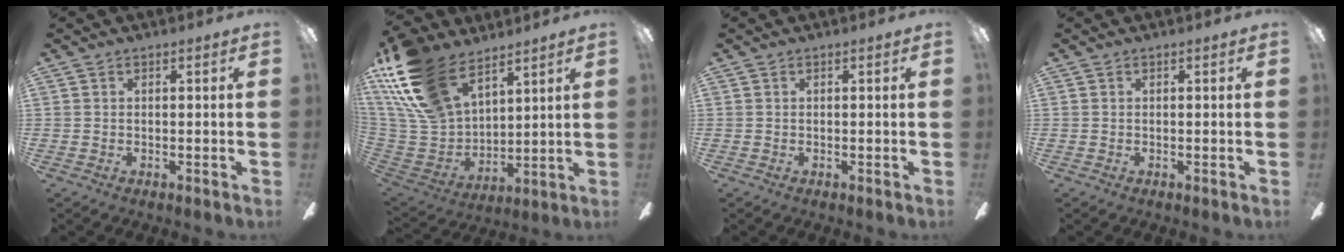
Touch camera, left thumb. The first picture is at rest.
{"total": 22.3, "force": [14.2, 12.3, 12.2], "torque": [-0.282, -0.065, 0.266]}
{"total": 0.0}
{"total": 0.0}